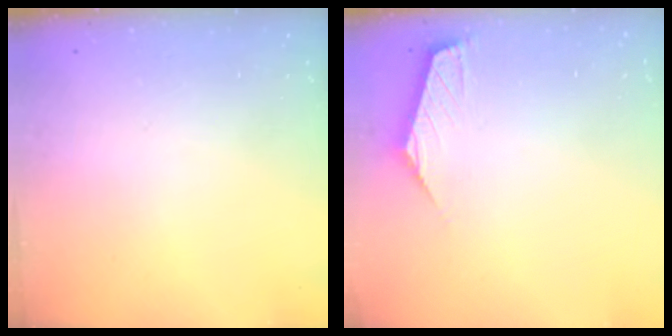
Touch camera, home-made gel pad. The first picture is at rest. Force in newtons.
{"total": 1.3, "press": 1.2, "slide": 0.5}